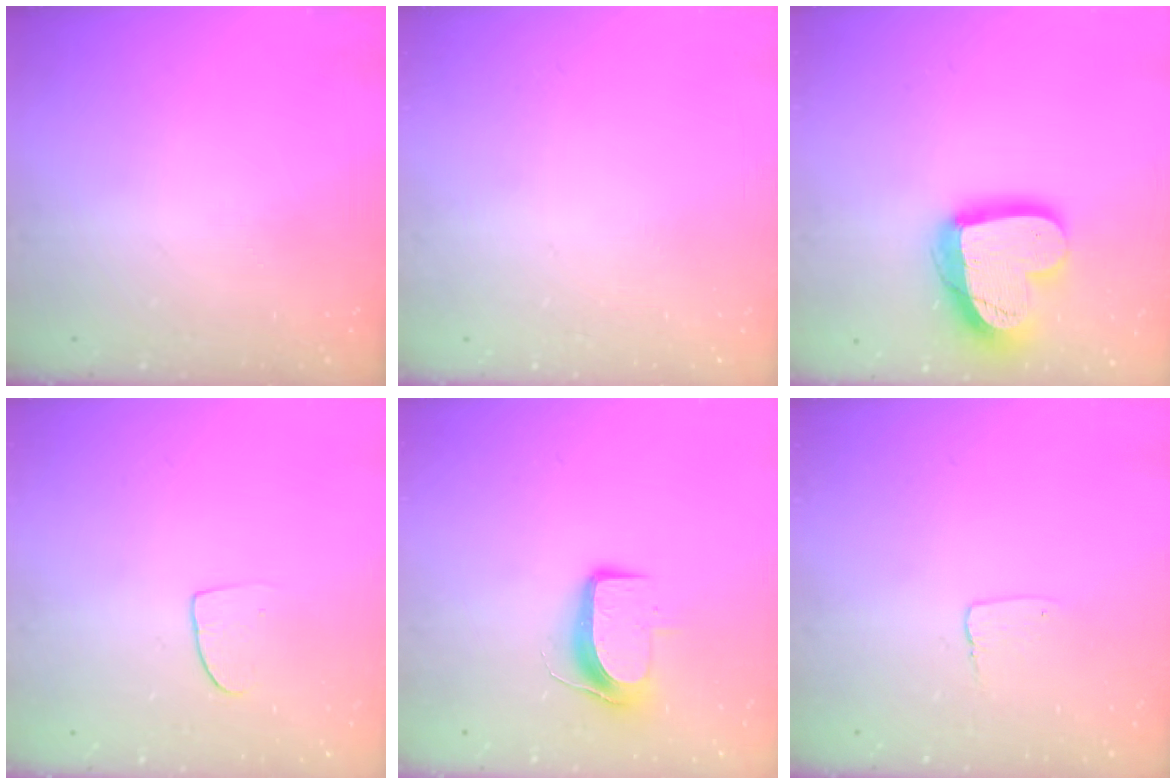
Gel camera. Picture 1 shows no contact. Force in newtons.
{"total": 0.0}
{"total": 18.8, "press": 18.7, "slide": 1.9}
{"total": 6.3, "press": 6.2, "slide": 0.6}
{"total": 9.3, "press": 9.3, "slide": 1.1}
{"total": 2.9, "press": 2.9, "slide": 0.2}